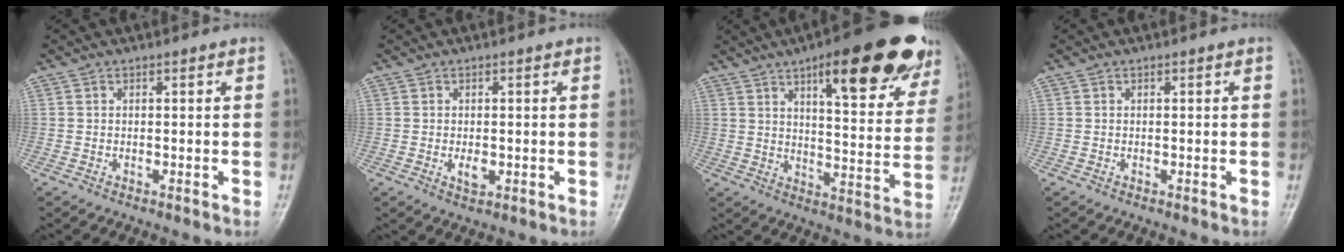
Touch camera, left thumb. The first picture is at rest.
{"total": 2.5, "force": [-0.3, 1.4, 2.1], "torque": [-0.031, -0.005, -0.002]}
{"total": 23.5, "force": [13.7, 7.0, 17.8], "torque": [-0.202, -0.042, 0.189]}
{"total": 0.0}